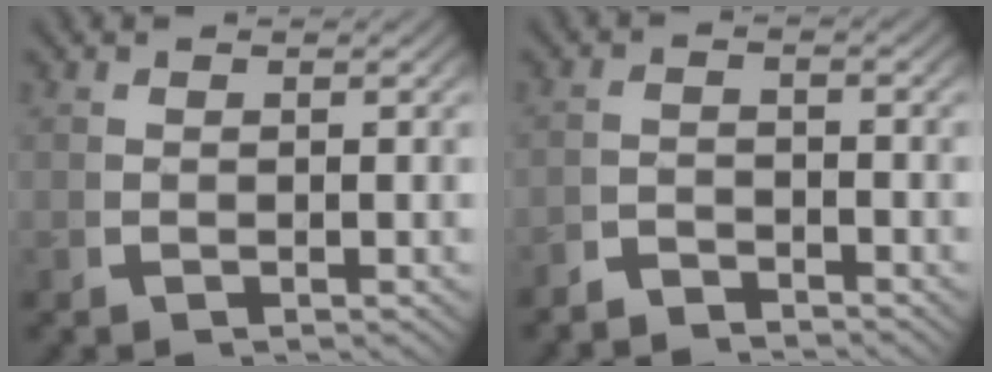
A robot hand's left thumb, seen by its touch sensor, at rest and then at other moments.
{"total": 2.9, "force": [-2.8, 0.6, 0.1], "torque": [0.002, -0.012, -0.053]}